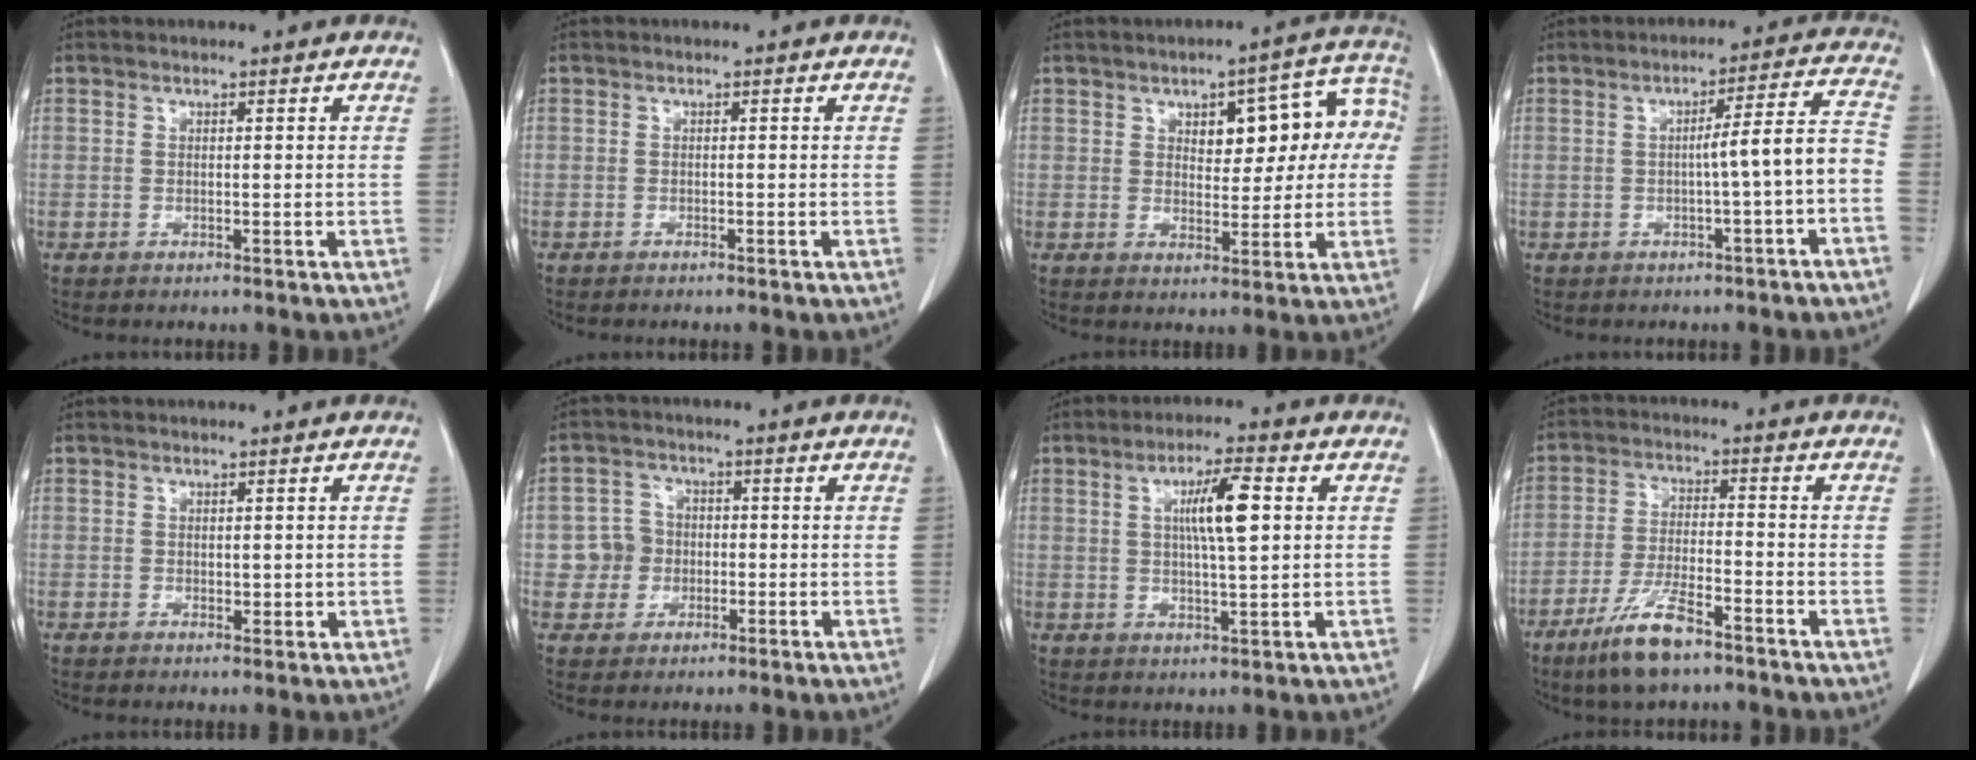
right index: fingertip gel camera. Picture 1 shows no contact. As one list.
[{"total": 0.7, "force": [-0.6, 0.0, 0.3], "torque": [-0.008, -0.001, -0.008]}, {"total": 10.6, "force": [2.2, 4.8, 9.1], "torque": [-0.102, 0.043, 0.031]}, {"total": 6.5, "force": [-1.8, -0.4, 6.2], "torque": [-0.084, 0.022, -0.023]}, {"total": 1.3, "force": [0.4, 0.9, 0.9], "torque": [-0.008, -0.003, 0.011]}, {"total": 4.5, "force": [-0.6, 4.4, 0.5], "torque": [0.000, 0.014, -0.007]}, {"total": 7.5, "force": [1.7, 0.8, 7.3], "torque": [-0.127, 0.005, 0.031]}, {"total": 8.7, "force": [-5.9, 1.5, 6.2], "torque": [-0.125, -0.016, -0.109]}]